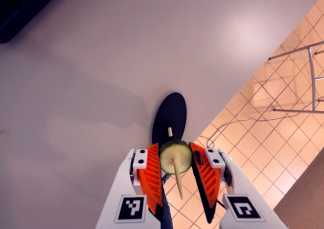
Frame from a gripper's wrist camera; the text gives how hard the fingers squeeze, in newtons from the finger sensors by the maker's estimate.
{"total": 10.4, "left": 10.1, "right": 10.6}